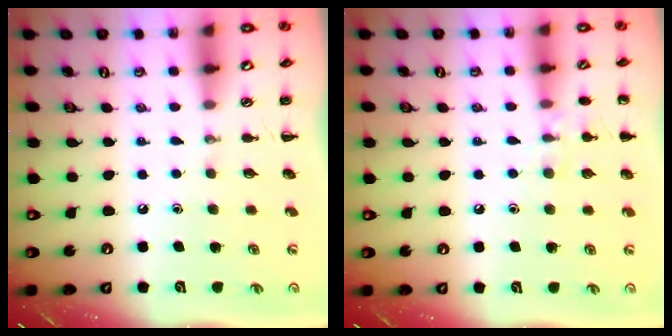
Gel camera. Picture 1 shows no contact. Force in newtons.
{"total": 7.0, "press": 6.7, "slide": 2.1}